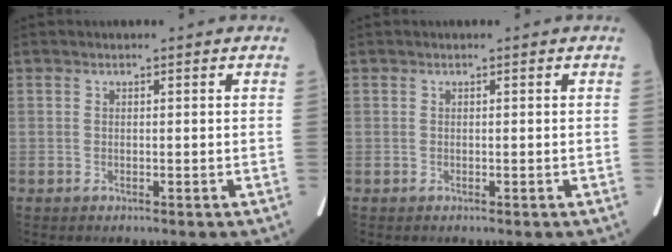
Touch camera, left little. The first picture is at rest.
{"total": 0.0}